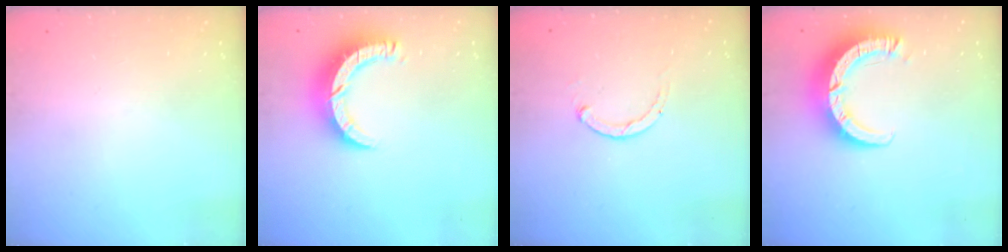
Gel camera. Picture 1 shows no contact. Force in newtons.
{"total": 9.3, "press": 9.2, "slide": 0.9}
{"total": 1.8, "press": 1.7, "slide": 0.5}
{"total": 9.2, "press": 9.2, "slide": 1.2}